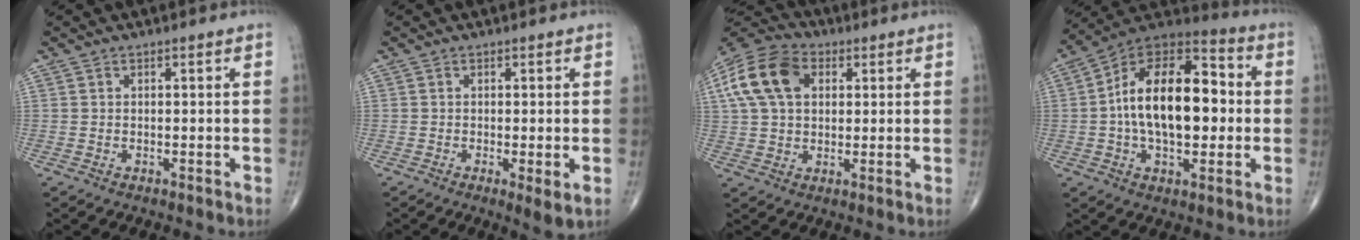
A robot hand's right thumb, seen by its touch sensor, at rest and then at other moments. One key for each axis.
{"total": 3.5, "fx": -0.8, "fy": 0.6, "fz": 3.4, "tx": -0.060, "ty": -0.015, "tz": -0.015}
{"total": 14.6, "fx": 4.1, "fy": 9.9, "fz": 10.0, "tx": -0.188, "ty": 0.018, "tz": 0.066}
{"total": 21.3, "fx": 0.2, "fy": 11.4, "fz": 18.0, "tx": -0.276, "ty": 0.034, "tz": -0.004}